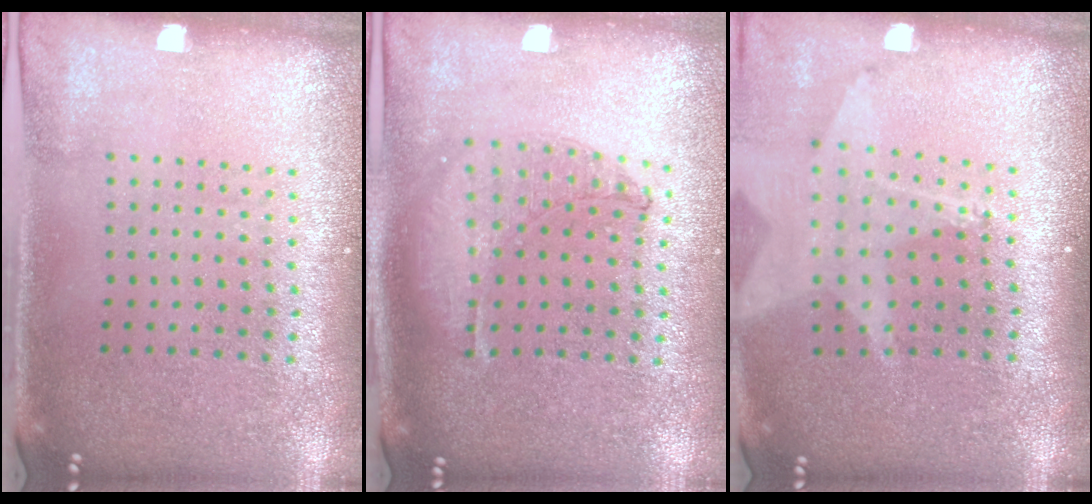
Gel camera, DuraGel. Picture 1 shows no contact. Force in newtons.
{"total": 0.9, "press": 0.9, "slide": 0.1}
{"total": 1.8, "press": 1.5, "slide": 1.0}